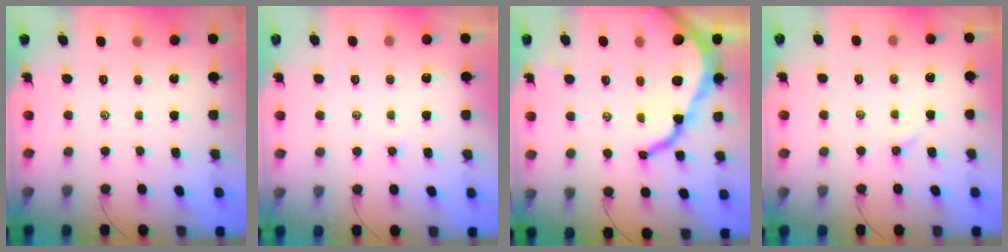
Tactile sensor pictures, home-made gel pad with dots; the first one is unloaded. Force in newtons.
{"total": 2.2, "press": 2.2, "slide": 0.5}
{"total": 16.5, "press": 16.4, "slide": 1.5}
{"total": 2.2, "press": 2.2, "slide": 0.4}